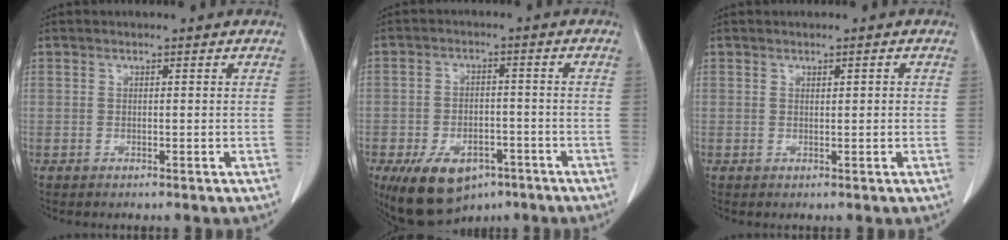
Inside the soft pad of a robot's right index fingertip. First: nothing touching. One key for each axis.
{"total": 11.6, "fx": -7.1, "fy": 6.5, "fz": 6.4, "tx": -0.109, "ty": 0.000, "tz": -0.104}
{"total": 0.9, "fx": 0.3, "fy": 0.3, "fz": 0.8, "tx": -0.015, "ty": 0.003, "tz": 0.007}